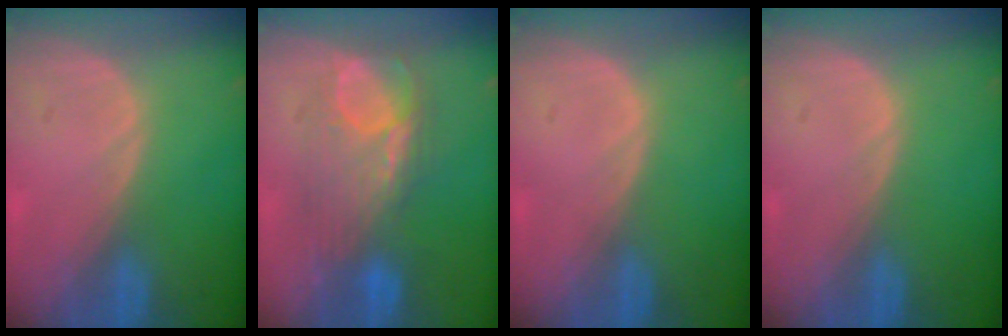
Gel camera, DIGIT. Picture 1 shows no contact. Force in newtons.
{"total": 8.1, "press": 8.0, "slide": 0.7}
{"total": 0.0}
{"total": 0.0}